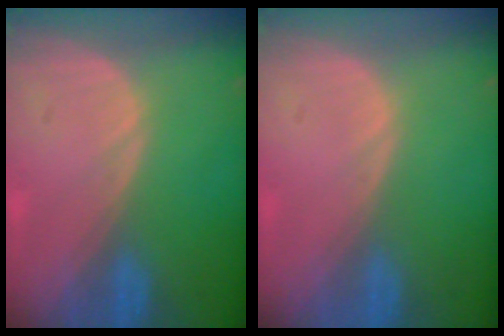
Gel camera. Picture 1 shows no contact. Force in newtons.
{"total": 0.0}